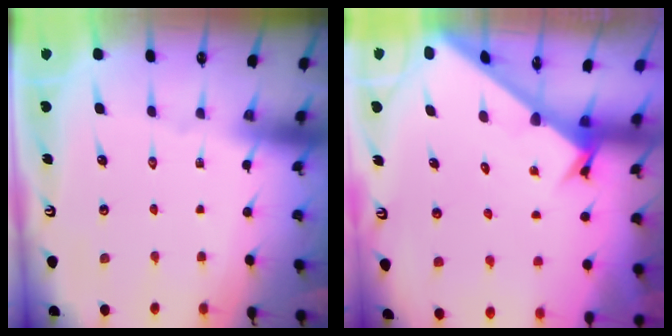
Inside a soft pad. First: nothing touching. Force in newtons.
{"total": 2.7, "press": 2.7, "slide": 0.3}